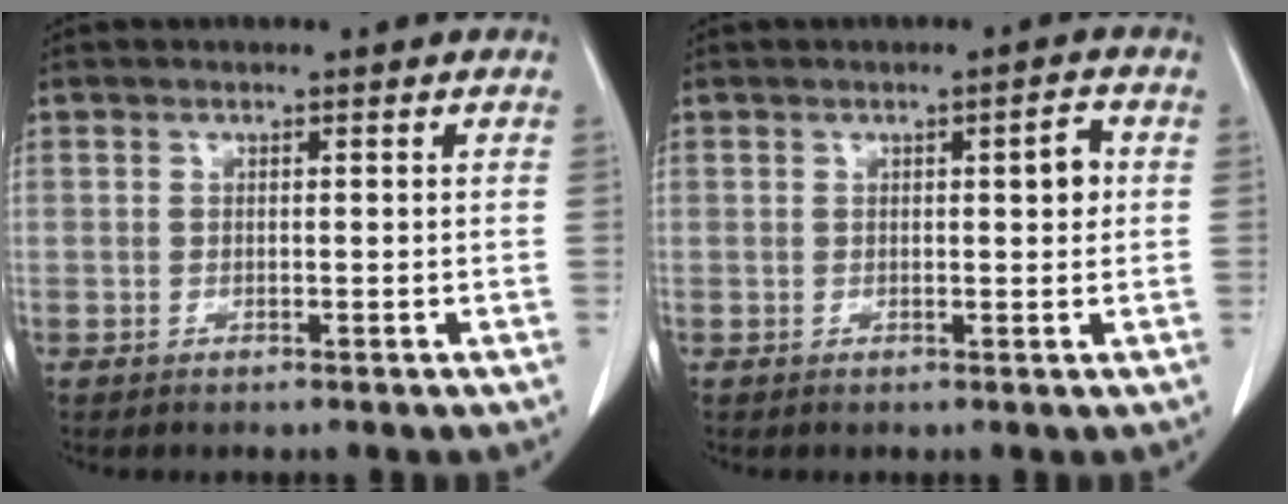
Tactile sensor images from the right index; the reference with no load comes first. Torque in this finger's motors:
{"motor_torque": [0.38, 0.01, 0.05, 0.03]}